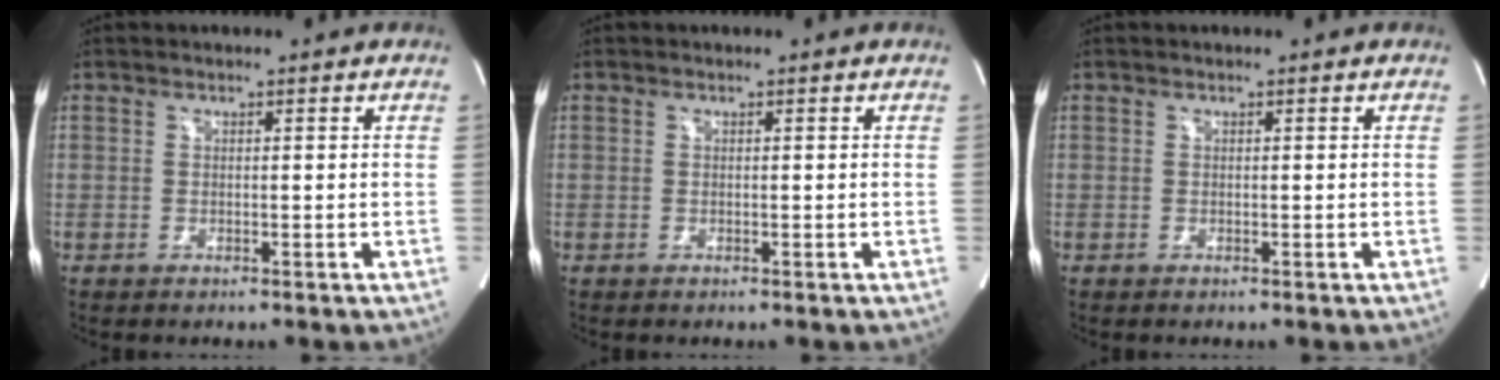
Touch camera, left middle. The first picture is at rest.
{"total": 0.0}
{"total": 0.0}